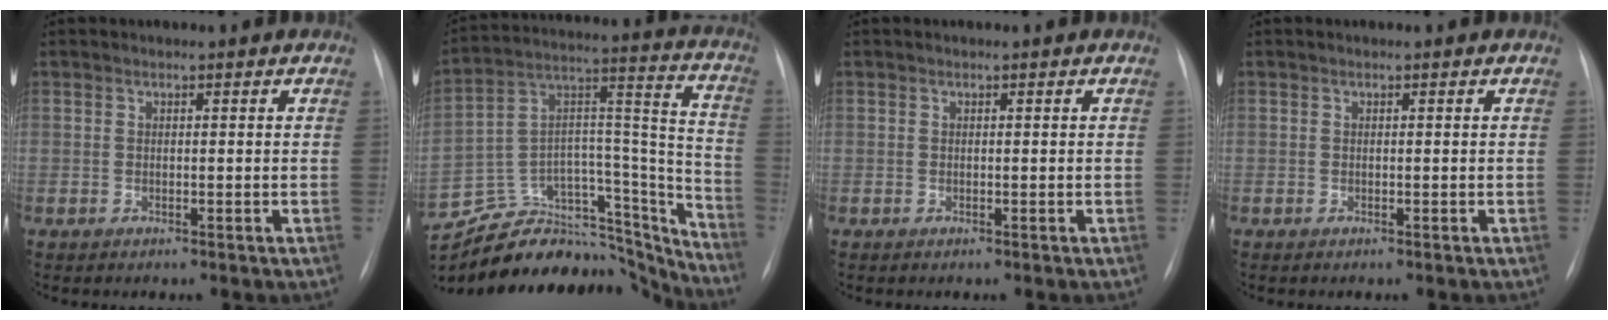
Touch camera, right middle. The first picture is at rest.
{"total": 30.8, "force": [-28.7, 7.9, 7.8], "torque": [-0.122, 0.034, -0.427]}
{"total": 0.0}
{"total": 0.0}